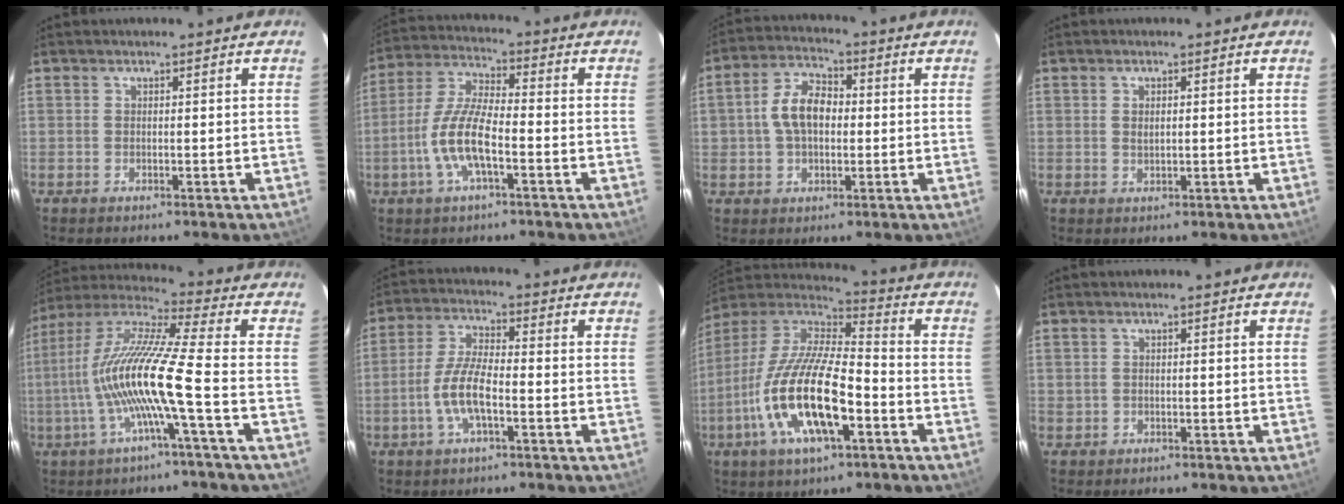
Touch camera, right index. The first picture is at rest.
{"total": 10.9, "force": [-3.6, 3.2, 9.8], "torque": [-0.211, 0.002, -0.073]}
{"total": 8.6, "force": [0.2, 5.6, 6.5], "torque": [-0.126, 0.024, 0.005]}
{"total": 1.7, "force": [0.3, 1.0, 1.4], "torque": [-0.023, 0.002, 0.005]}
{"total": 15.4, "force": [-4.0, -0.6, 14.8], "torque": [-0.279, -0.004, -0.080]}
{"total": 8.3, "force": [-2.8, 2.5, 7.4], "torque": [-0.157, 0.004, -0.057]}
{"total": 20.6, "force": [-7.3, 6.9, 18.0], "torque": [-0.363, -0.023, -0.139]}
{"total": 1.0, "force": [-0.2, 0.9, 0.1], "torque": [-0.002, 0.000, -0.001]}